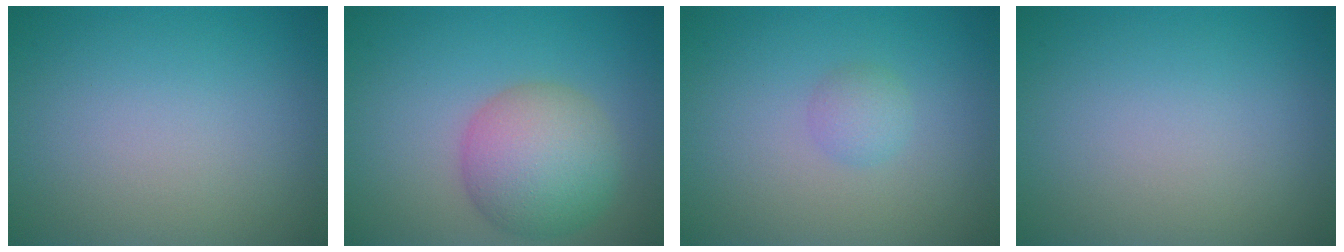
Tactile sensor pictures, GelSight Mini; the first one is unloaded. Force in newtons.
{"total": 6.5, "press": 6.5, "slide": 0.2}
{"total": 1.3, "press": 1.3, "slide": 0.1}
{"total": 0.0}